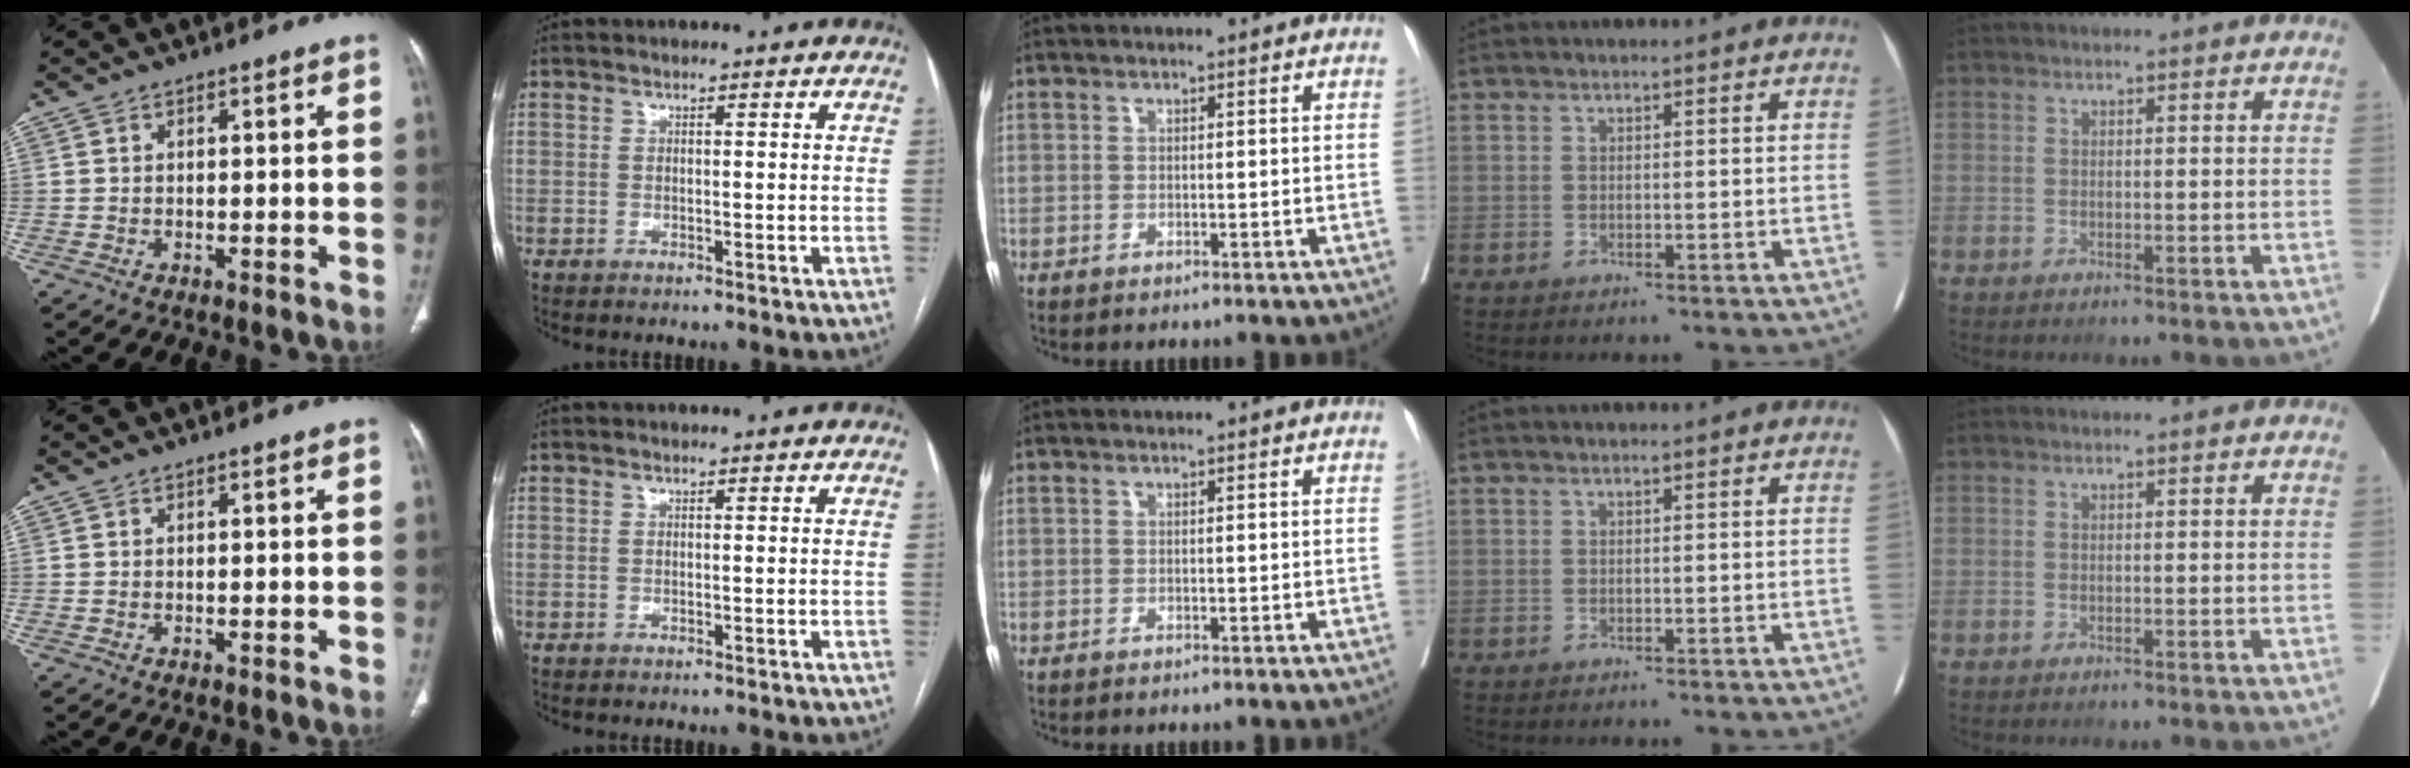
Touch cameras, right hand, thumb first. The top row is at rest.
{}